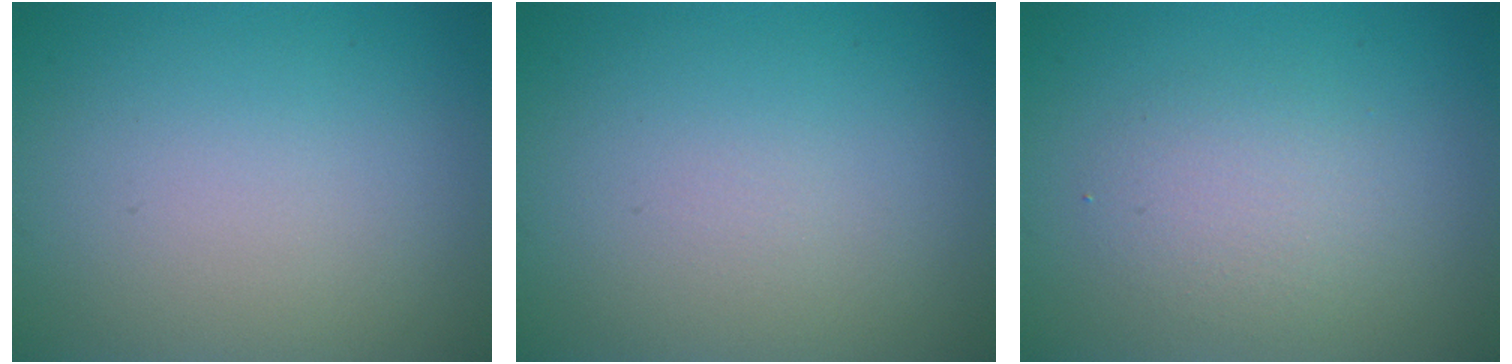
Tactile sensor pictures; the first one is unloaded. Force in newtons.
{"total": 0.0}
{"total": 2.4, "press": 2.4, "slide": 0.3}